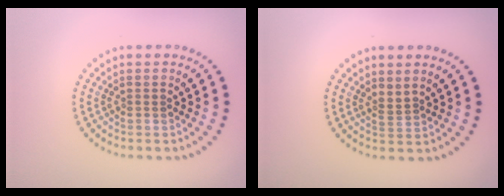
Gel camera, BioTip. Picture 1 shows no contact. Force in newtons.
{"total": 1.0, "press": 0.5, "slide": 0.9}